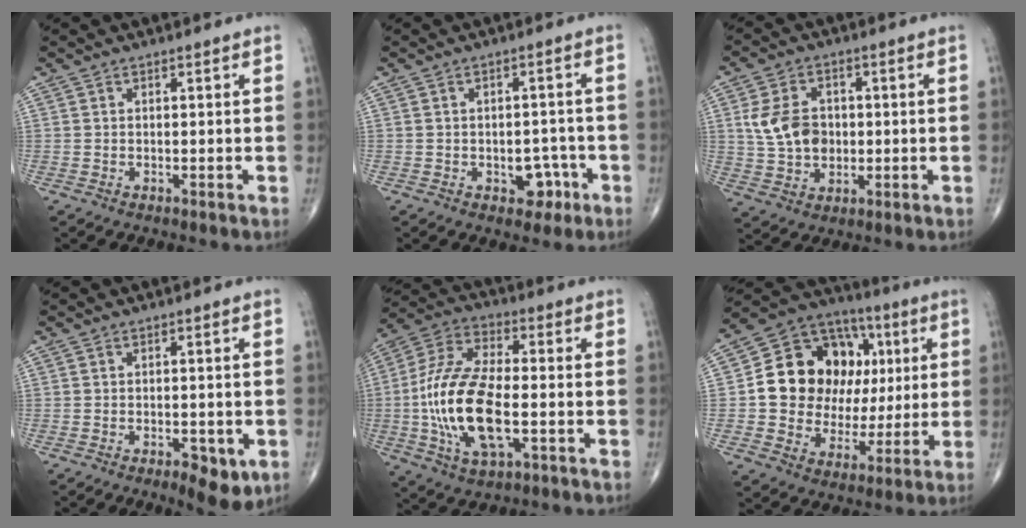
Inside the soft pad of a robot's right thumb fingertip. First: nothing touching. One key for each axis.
{"total": 5.0, "fx": -2.1, "fy": 3.4, "fz": 2.9, "tx": -0.011, "ty": 0.020, "tz": -0.023}
{"total": 9.7, "fx": 0.9, "fy": 7.3, "fz": 6.3, "tx": -0.101, "ty": 0.003, "tz": 0.021}
{"total": 6.2, "fx": -2.5, "fy": 2.6, "fz": 5.0, "tx": -0.063, "ty": -0.002, "tz": -0.027}
{"total": 18.2, "fx": -3.0, "fy": 8.0, "fz": 16.0, "tx": -0.334, "ty": 0.019, "tz": -0.056}
{"total": 21.0, "fx": 3.1, "fy": 16.1, "fz": 13.1, "tx": -0.165, "ty": 0.027, "tz": 0.060}